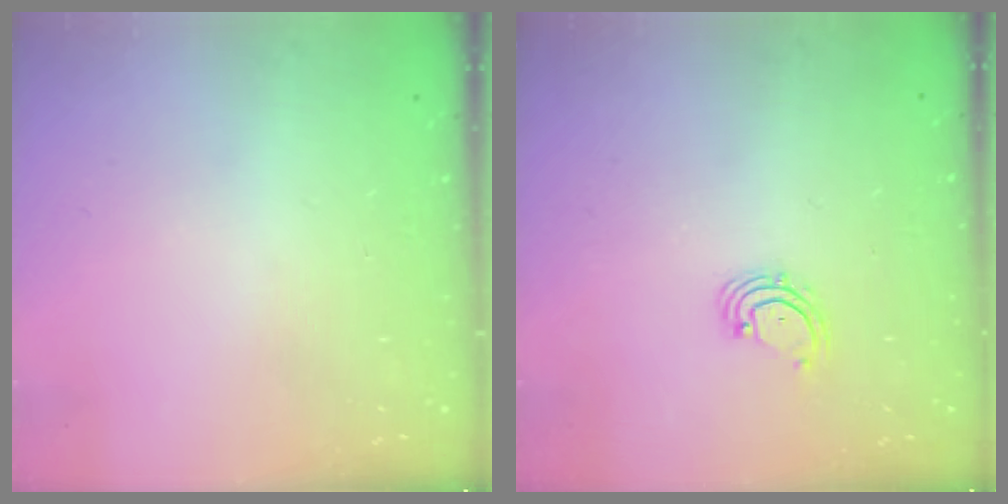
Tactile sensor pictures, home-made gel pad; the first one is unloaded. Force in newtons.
{"total": 2.0, "press": 2.0, "slide": 0.4}